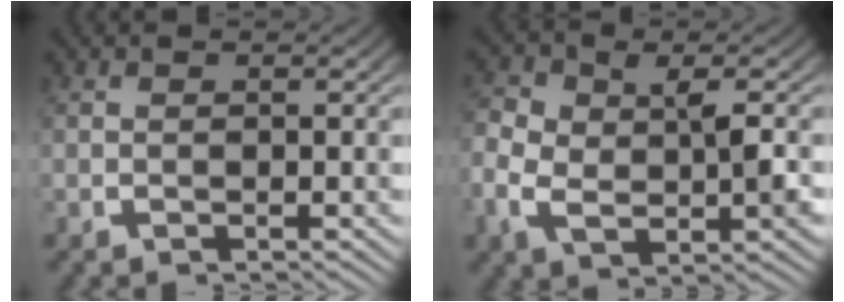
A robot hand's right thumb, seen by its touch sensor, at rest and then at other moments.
{"total": 6.3, "force": [-0.4, 4.1, 4.8], "torque": [-0.109, -0.030, 0.015]}